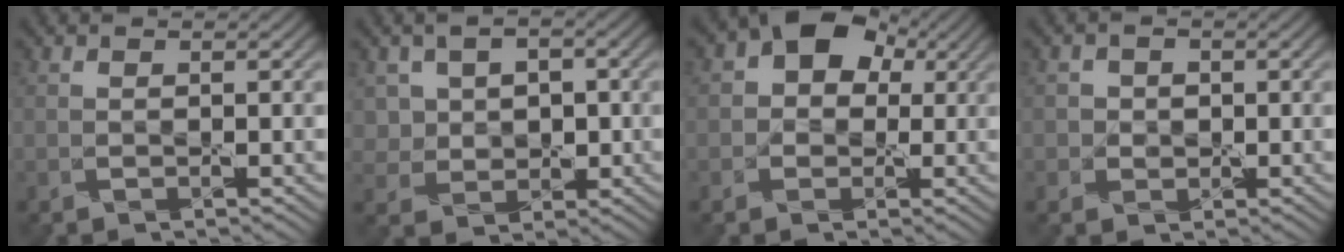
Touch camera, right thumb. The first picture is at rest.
{"total": 4.9, "force": [0.9, 4.1, 2.5], "torque": [-0.061, 0.001, 0.008]}
{"total": 8.5, "force": [2.4, 6.9, 4.3], "torque": [-0.069, 0.036, 0.007]}
{"total": 2.1, "force": [0.2, 2.1, 0.2], "torque": [-0.002, 0.005, -0.009]}